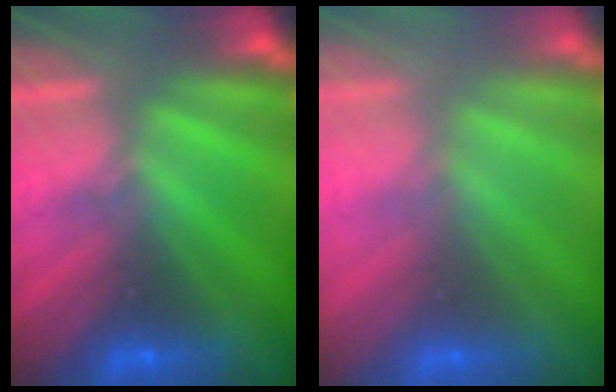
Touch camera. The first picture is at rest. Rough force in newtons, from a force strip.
{"total": 2.7}